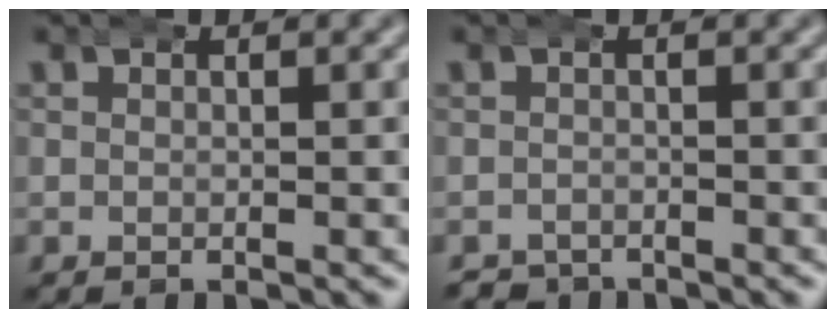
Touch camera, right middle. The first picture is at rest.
{"total": 2.0, "force": [-1.9, 0.6, -0.2], "torque": [0.002, -0.014, -0.027]}